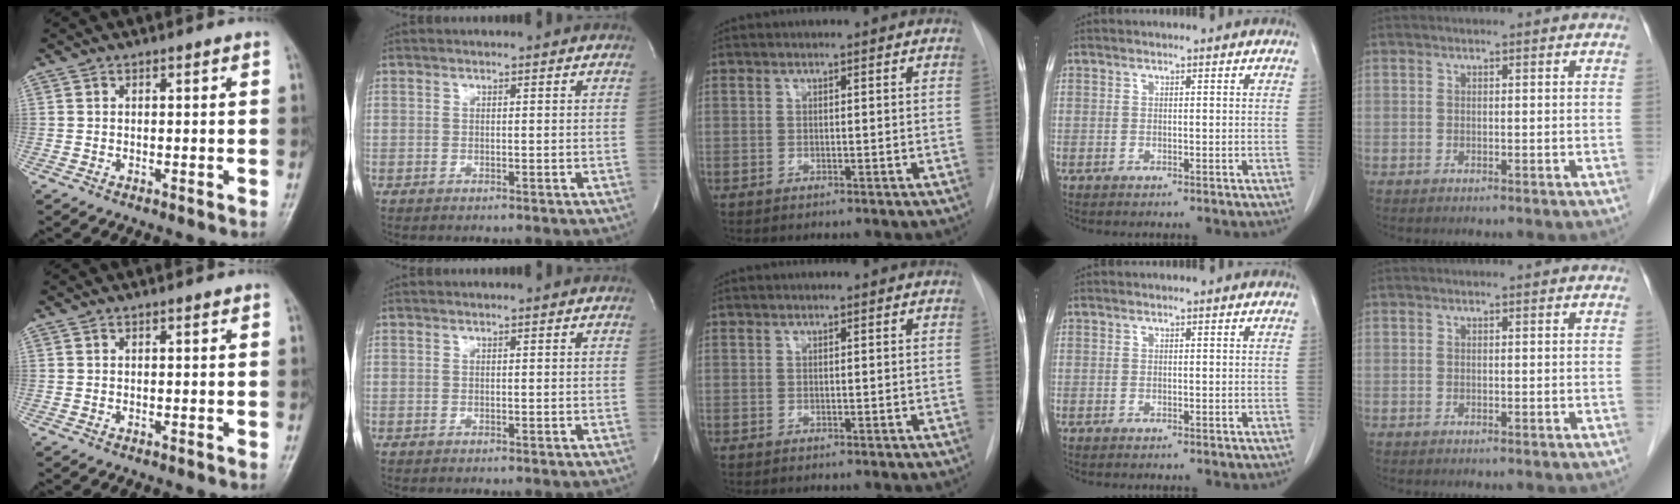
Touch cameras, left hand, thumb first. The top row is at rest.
{}